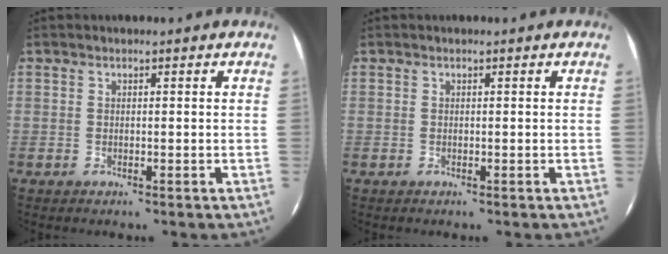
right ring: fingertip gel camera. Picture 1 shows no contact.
{"total": 0.0}